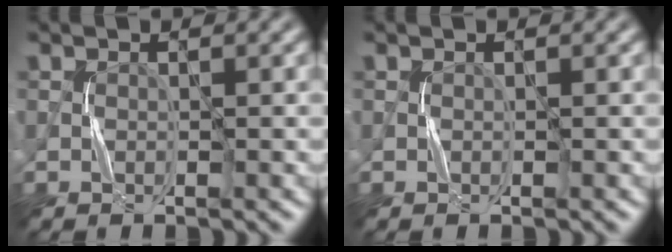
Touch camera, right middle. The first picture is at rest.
{"total": 0.0}